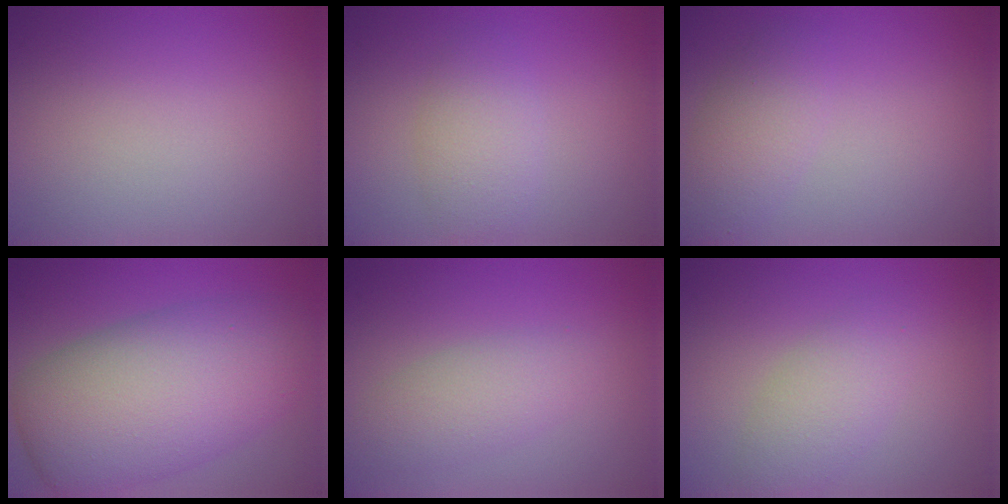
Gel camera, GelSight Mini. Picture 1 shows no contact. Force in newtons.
{"total": 3.0, "press": 3.0, "slide": 0.0}
{"total": 2.6, "press": 2.6, "slide": 0.2}
{"total": 11.2, "press": 11.2, "slide": 0.6}
{"total": 3.0, "press": 3.0, "slide": 0.1}
{"total": 3.0, "press": 3.0, "slide": 0.1}